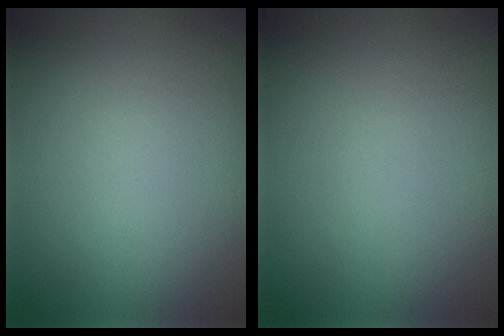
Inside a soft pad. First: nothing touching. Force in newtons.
{"total": 0.0}